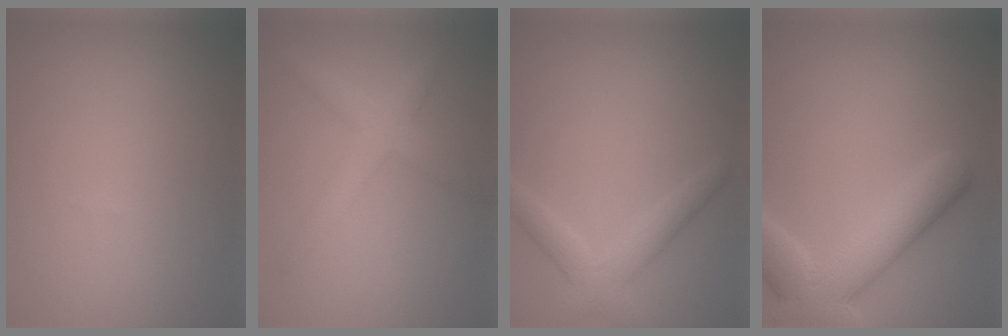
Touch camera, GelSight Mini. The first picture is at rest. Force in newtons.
{"total": 3.3, "press": 3.3, "slide": 0.1}
{"total": 3.1, "press": 3.1, "slide": 0.1}
{"total": 7.5, "press": 7.4, "slide": 0.6}